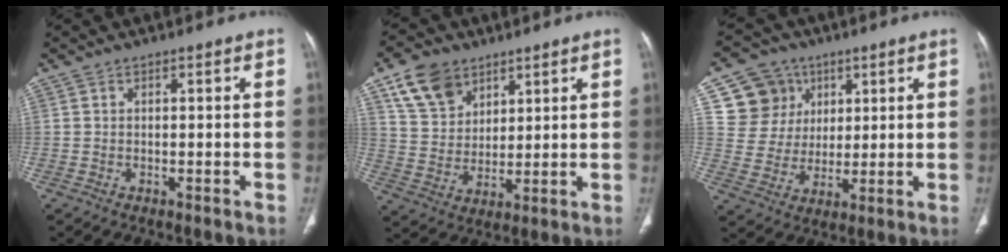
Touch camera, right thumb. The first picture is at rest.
{"total": 10.9, "force": [6.6, 7.4, 4.4], "torque": [-0.060, -0.023, 0.130]}
{"total": 11.3, "force": [4.8, 10.0, 2.3], "torque": [-0.003, -0.012, 0.093]}